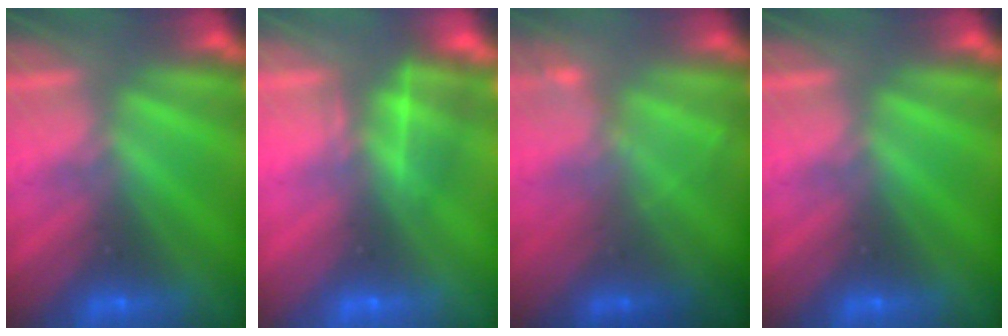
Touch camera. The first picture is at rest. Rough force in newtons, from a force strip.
{"total": 4.6}
{"total": 2.3}
{"total": 0.0}